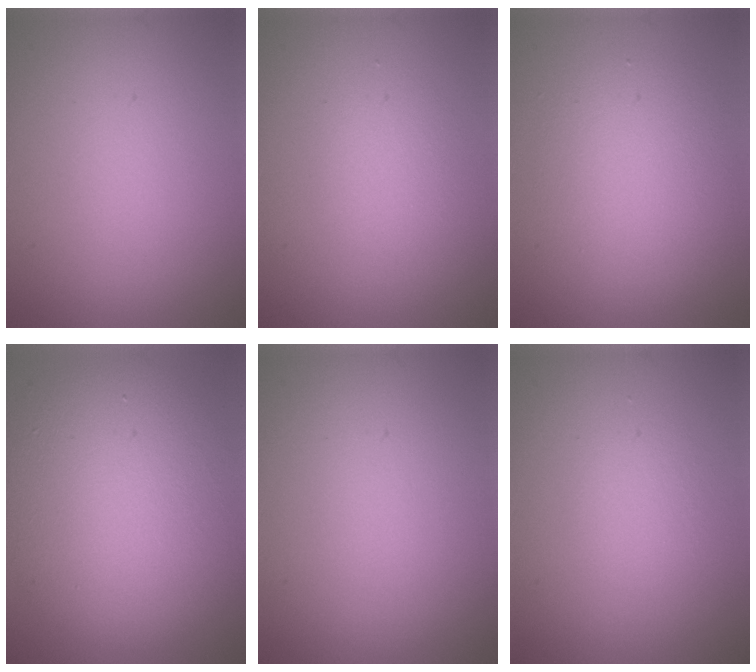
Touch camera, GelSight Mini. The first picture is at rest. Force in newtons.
{"total": 1.6, "press": 1.6, "slide": 0.1}
{"total": 3.8, "press": 3.8, "slide": 0.5}
{"total": 10.1, "press": 10.1, "slide": 0.6}
{"total": 0.0}
{"total": 1.2, "press": 1.2, "slide": 0.0}